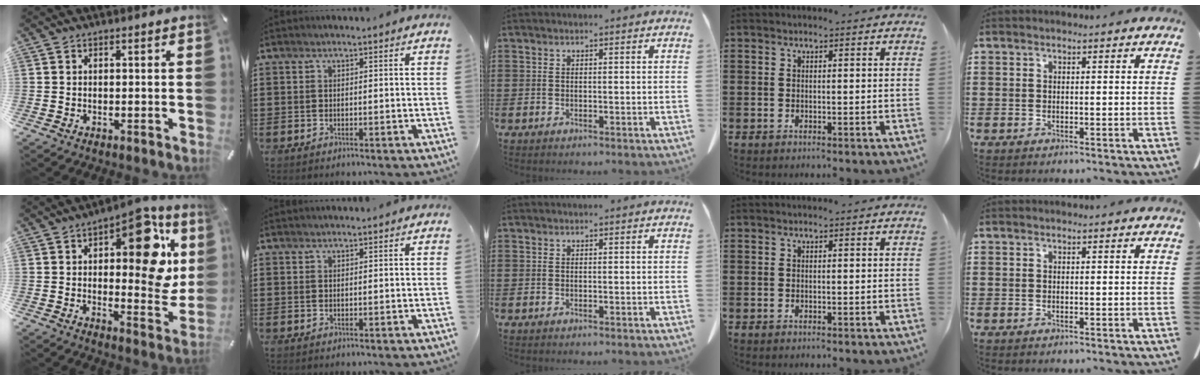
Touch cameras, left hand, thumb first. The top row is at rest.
{"thumb": {"total": 18.7, "force": [6.4, 8.9, 15.1], "torque": [-0.172, -0.046, 0.100]}, "index": {"total": 0.7, "force": [0.7, 0.0, 0.1], "torque": [-0.003, -0.001, 0.014]}}